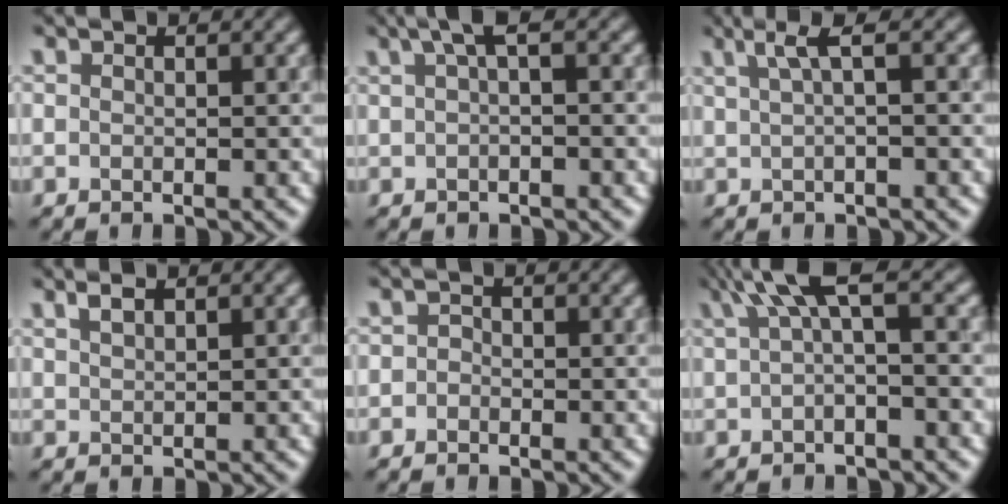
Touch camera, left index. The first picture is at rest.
{"total": 1.6, "force": [0.5, 0.0, 1.5], "torque": [-0.029, 0.008, 0.009]}
{"total": 2.3, "force": [0.8, 0.3, 2.1], "torque": [-0.036, 0.009, 0.014]}
{"total": 1.1, "force": [1.1, 0.1, 0.4], "torque": [-0.009, 0.005, 0.021]}
{"total": 0.5, "force": [-0.2, 0.5, 0.2], "torque": [-0.002, 0.001, -0.008]}
{"total": 3.8, "force": [1.5, 0.6, 3.4], "torque": [-0.057, 0.010, 0.022]}